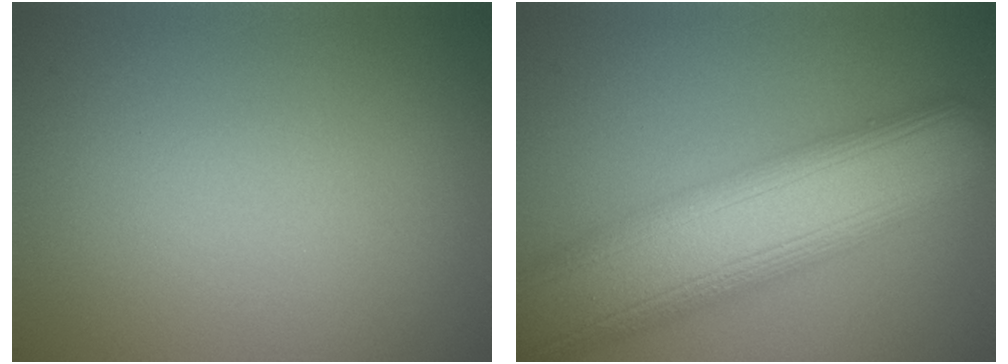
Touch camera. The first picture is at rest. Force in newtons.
{"total": 12.5, "press": 12.5, "slide": 0.5}